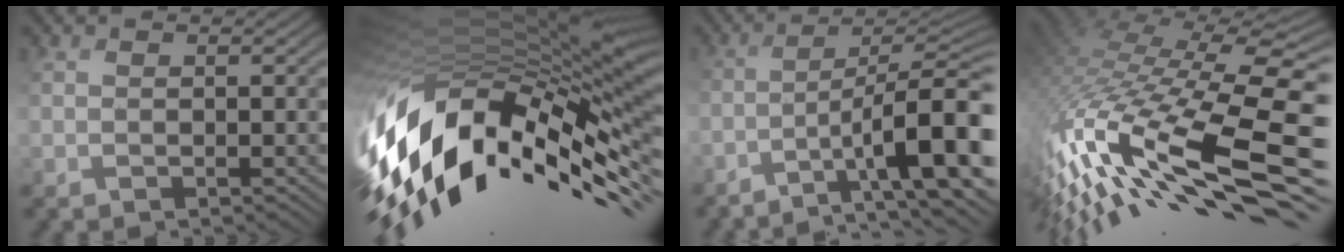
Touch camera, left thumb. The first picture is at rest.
{"total": 17.4, "force": [-2.9, 8.4, 15.0], "torque": [-0.319, -0.036, -0.038]}
{"total": 12.2, "force": [-5.8, 3.1, 10.3], "torque": [-0.140, 0.016, -0.077]}
{"total": 14.8, "force": [-6.4, 5.2, 12.3], "torque": [-0.310, -0.008, -0.103]}